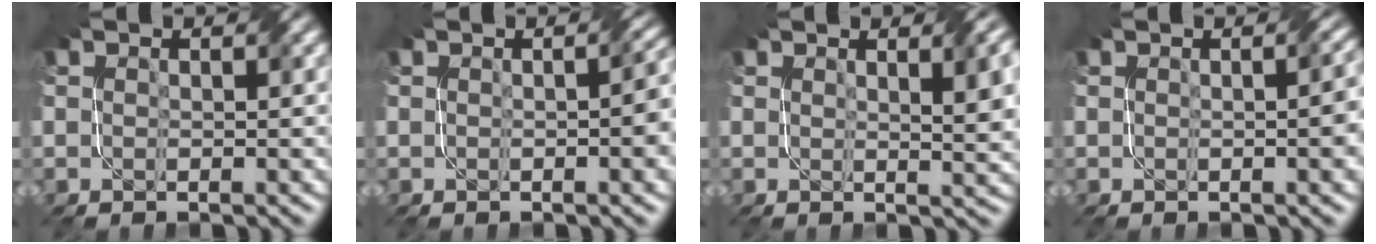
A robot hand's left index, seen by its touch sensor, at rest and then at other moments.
{"total": 3.5, "force": [-0.1, 1.0, 3.3], "torque": [-0.034, 0.010, -0.001]}
{"total": 4.8, "force": [1.9, 1.5, 4.1], "torque": [-0.039, 0.005, 0.027]}
{"total": 3.5, "force": [-0.1, 1.1, 3.3], "torque": [-0.025, 0.011, 0.000]}